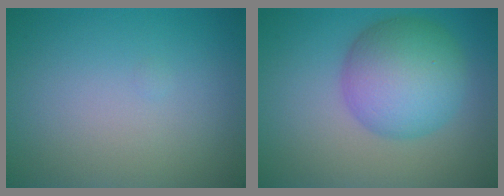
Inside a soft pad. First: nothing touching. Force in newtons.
{"total": 7.4, "press": 7.4, "slide": 0.2}